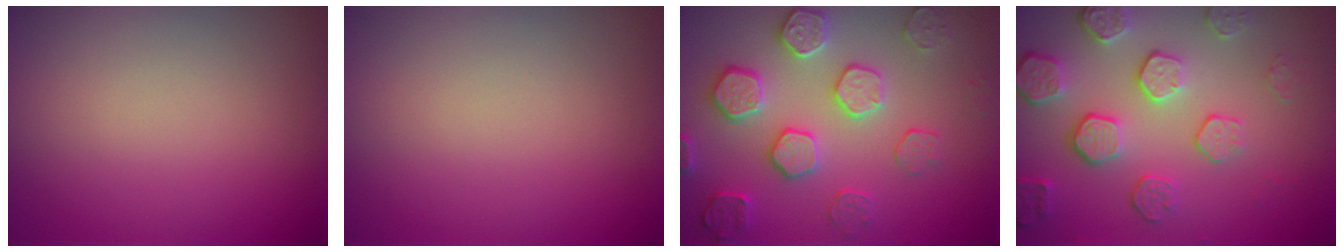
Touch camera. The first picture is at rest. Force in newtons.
{"total": 0.0}
{"total": 4.5, "press": 4.2, "slide": 1.7}
{"total": 5.7, "press": 4.2, "slide": 3.8}